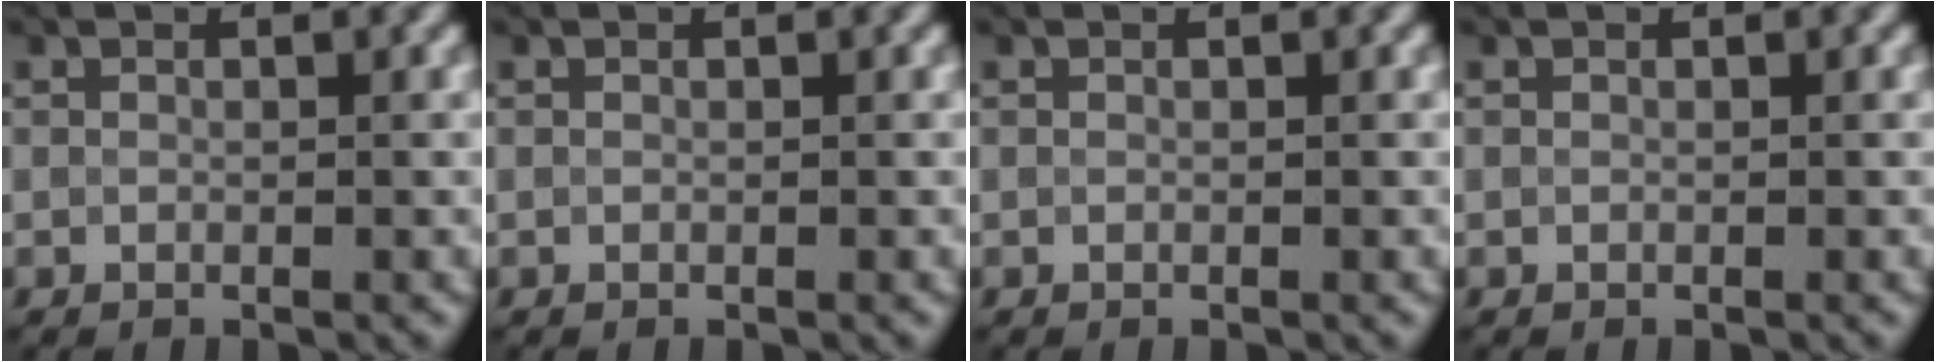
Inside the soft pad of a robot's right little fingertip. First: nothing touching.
{"total": 0.0}
{"total": 0.0}
{"total": 0.0}